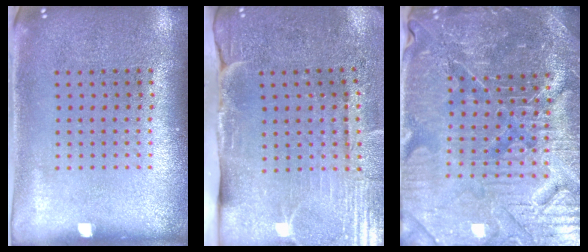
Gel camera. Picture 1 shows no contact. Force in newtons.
{"total": 4.5, "press": 3.8, "slide": 2.4}
{"total": 5.6, "press": 5.3, "slide": 2.0}